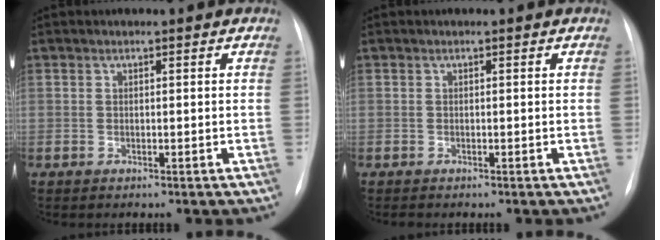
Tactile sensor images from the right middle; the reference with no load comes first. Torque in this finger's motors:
{"motor_torque": [-0.01, 0.00, 0.01, 0.01]}